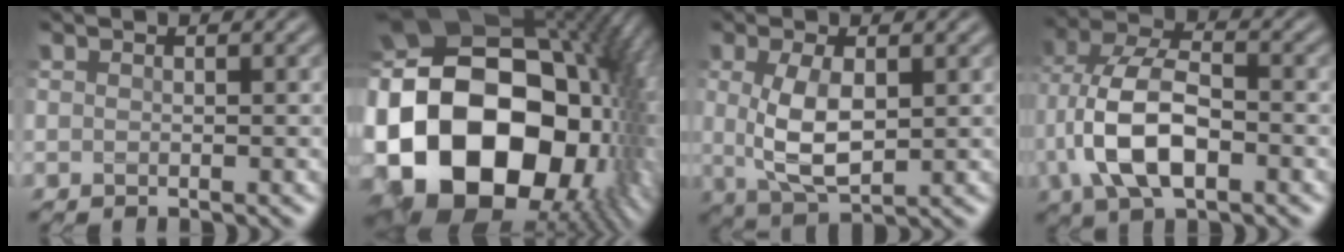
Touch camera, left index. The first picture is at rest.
{"total": 21.0, "force": [-1.7, 14.7, 15.0], "torque": [-0.306, -0.029, -0.006]}
{"total": 5.0, "force": [0.6, 2.2, 4.5], "torque": [-0.101, 0.002, 0.019]}
{"total": 8.4, "force": [-1.9, 4.3, 7.0], "torque": [-0.149, 0.012, -0.044]}